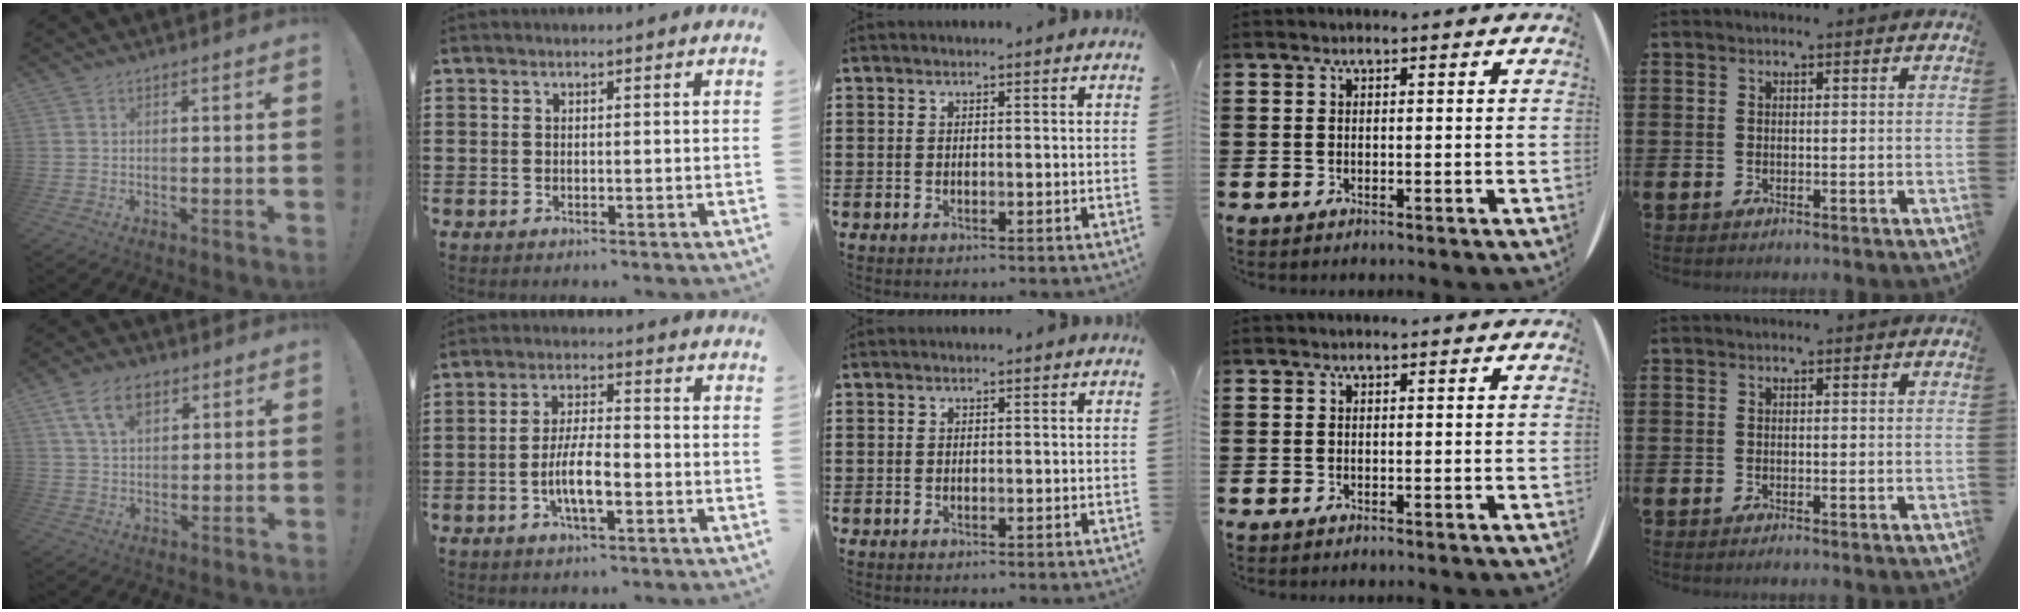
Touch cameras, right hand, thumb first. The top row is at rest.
{"thumb": {"total": 10.5, "force": [5.4, 6.3, 6.5], "torque": [-0.106, -0.006, 0.102]}, "index": {"total": 6.8, "force": [-2.2, 2.1, 6.1], "torque": [-0.129, -0.003, -0.045]}}